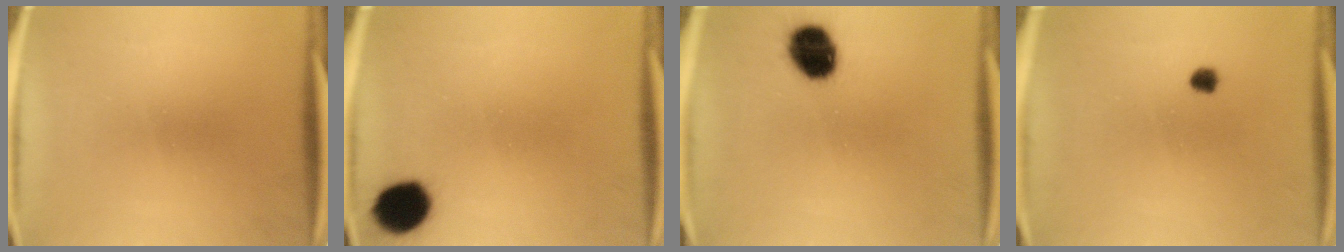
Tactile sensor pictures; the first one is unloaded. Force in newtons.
{"total": 9.7}
{"total": 11.1}
{"total": 1.9}